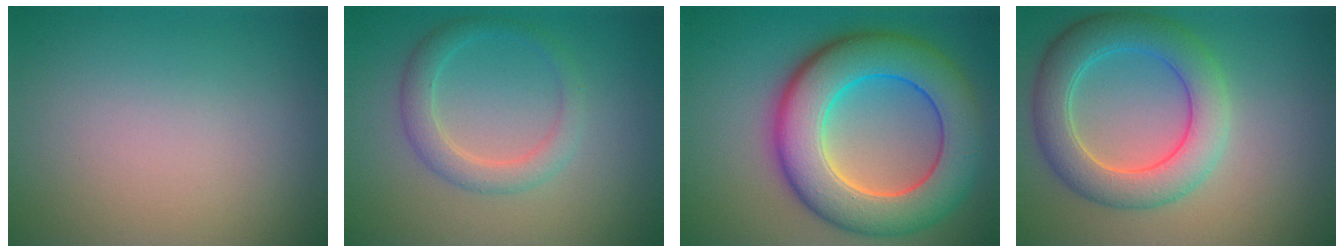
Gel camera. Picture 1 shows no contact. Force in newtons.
{"total": 2.7, "press": 2.7, "slide": 0.1}
{"total": 11.0, "press": 11.0, "slide": 0.4}
{"total": 6.1, "press": 6.1, "slide": 0.3}